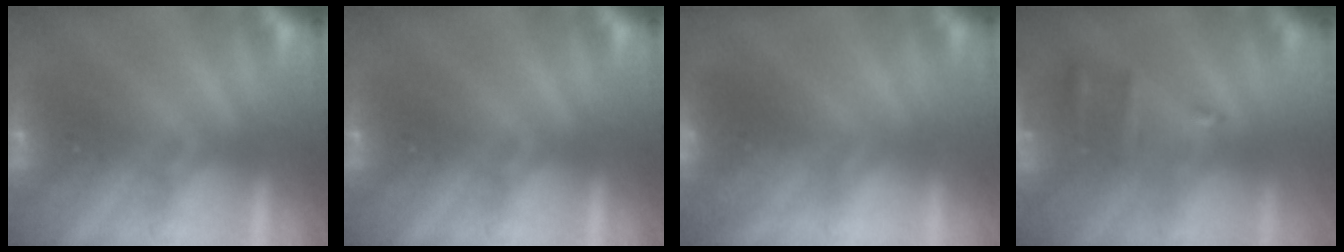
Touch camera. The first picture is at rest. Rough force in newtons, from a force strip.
{"total": 0.0}
{"total": 2.5}
{"total": 2.6}